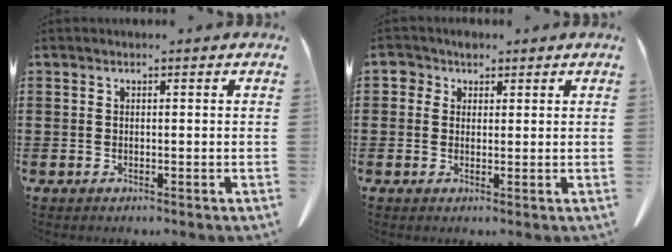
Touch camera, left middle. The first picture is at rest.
{"total": 2.6, "force": [1.4, 2.0, 0.8], "torque": [-0.017, 0.006, 0.022]}